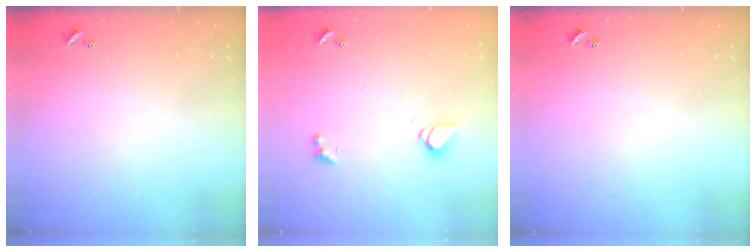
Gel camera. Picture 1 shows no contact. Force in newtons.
{"total": 1.2, "press": 1.1, "slide": 0.5}
{"total": 0.0}